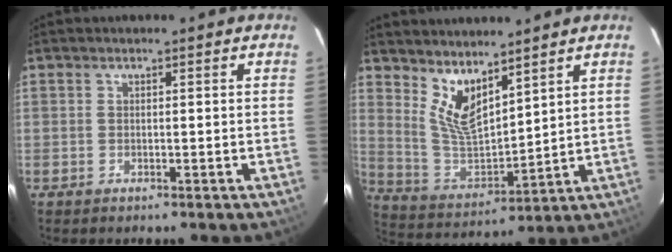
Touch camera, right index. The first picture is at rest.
{"total": 9.7, "force": [6.6, 3.7, 6.1], "torque": [-0.114, -0.015, 0.141]}